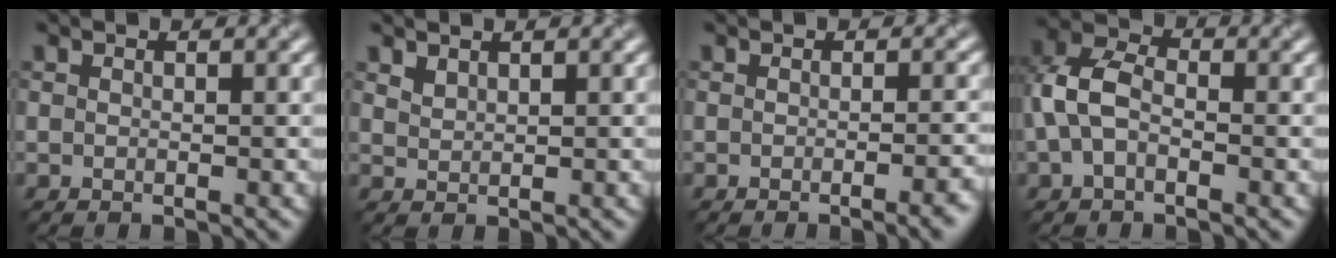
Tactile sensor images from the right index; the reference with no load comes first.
{"total": 1.0, "force": [0.9, 0.4, 0.3], "torque": [-0.010, -0.001, 0.022]}
{"total": 3.8, "force": [-1.5, 1.2, 3.2], "torque": [-0.020, 0.003, -0.020]}
{"total": 4.4, "force": [-0.6, 2.9, 3.3], "torque": [-0.076, 0.012, -0.024]}